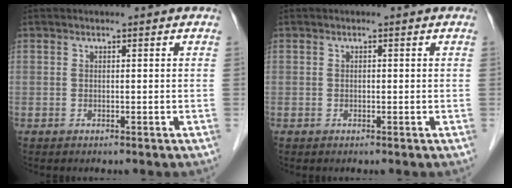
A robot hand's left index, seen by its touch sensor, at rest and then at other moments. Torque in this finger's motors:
{"motor_torque": [0.11, 0.05, -0.03, -0.01]}